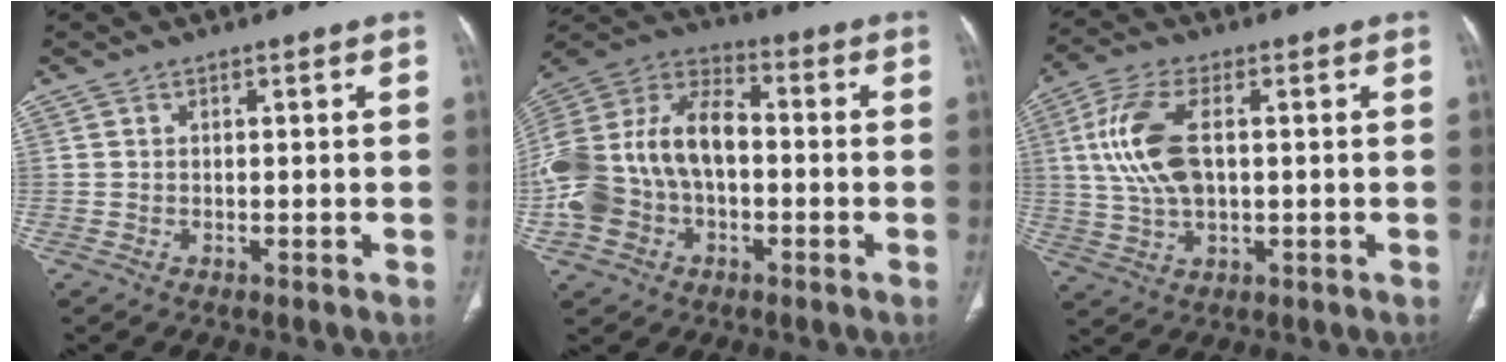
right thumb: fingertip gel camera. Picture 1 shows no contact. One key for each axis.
{"total": 21.5, "fx": -2.2, "fy": 14.7, "fz": 15.5, "tx": -0.330, "ty": 0.044, "tz": -0.041}
{"total": 11.7, "fx": 1.6, "fy": 6.0, "fz": 9.9, "tx": -0.214, "ty": 0.008, "tz": 0.034}